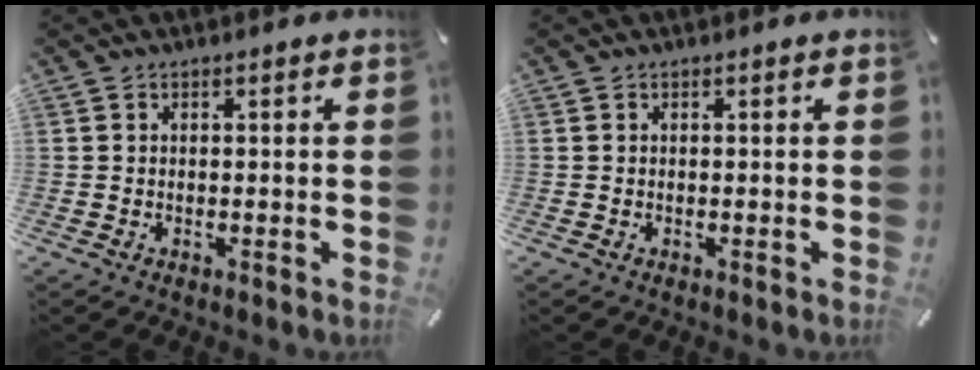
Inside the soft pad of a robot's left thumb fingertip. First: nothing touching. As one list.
[{"total": 0.0}]